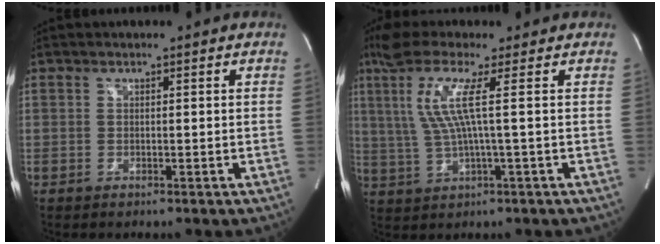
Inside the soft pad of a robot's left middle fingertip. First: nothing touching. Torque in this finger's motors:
{"motor_torque": [1.44, -0.25, 0.32, 0.20]}